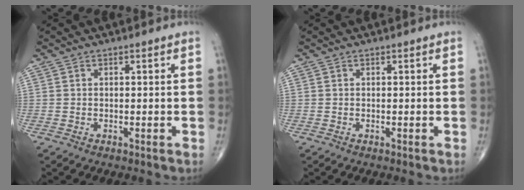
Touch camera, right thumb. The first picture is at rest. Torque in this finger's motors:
{"motor_torque": [-0.02, 0.01, -0.01, 0.01, 0.01]}